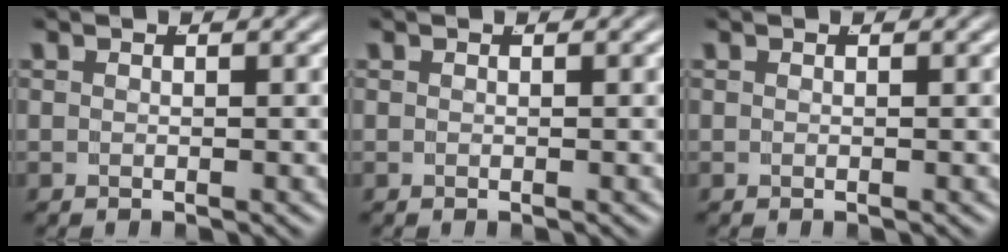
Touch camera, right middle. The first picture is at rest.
{"total": 0.0}
{"total": 0.0}